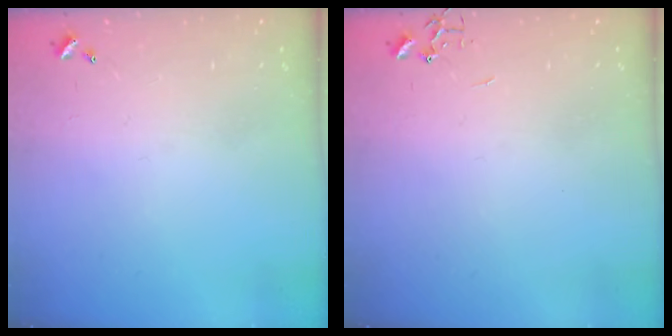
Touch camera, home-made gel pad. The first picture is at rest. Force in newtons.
{"total": 0.0}